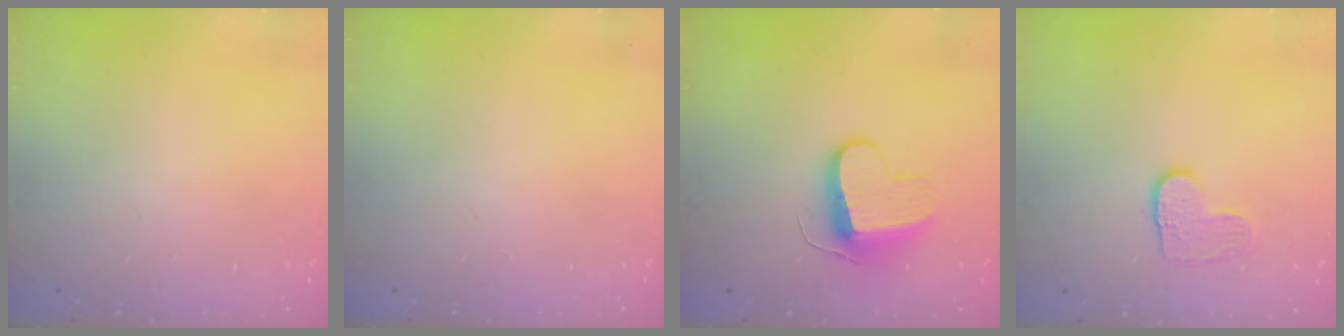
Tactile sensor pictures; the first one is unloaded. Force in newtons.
{"total": 0.0}
{"total": 10.2, "press": 10.2, "slide": 0.3}
{"total": 5.5, "press": 5.5, "slide": 0.4}